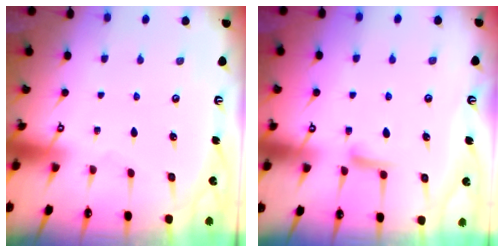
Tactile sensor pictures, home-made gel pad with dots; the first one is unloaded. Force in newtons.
{"total": 6.8, "press": 6.7, "slide": 0.9}